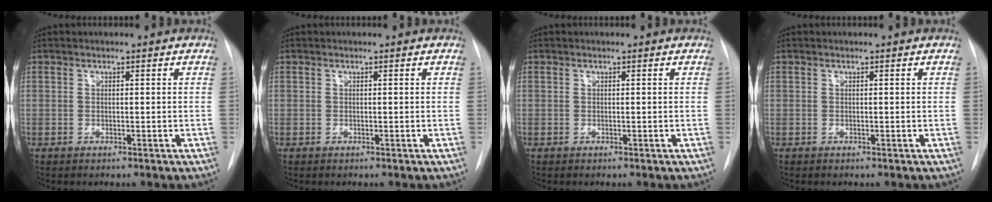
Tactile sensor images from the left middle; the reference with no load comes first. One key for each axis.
{"total": 0.0}
{"total": 0.0}
{"total": 0.0}